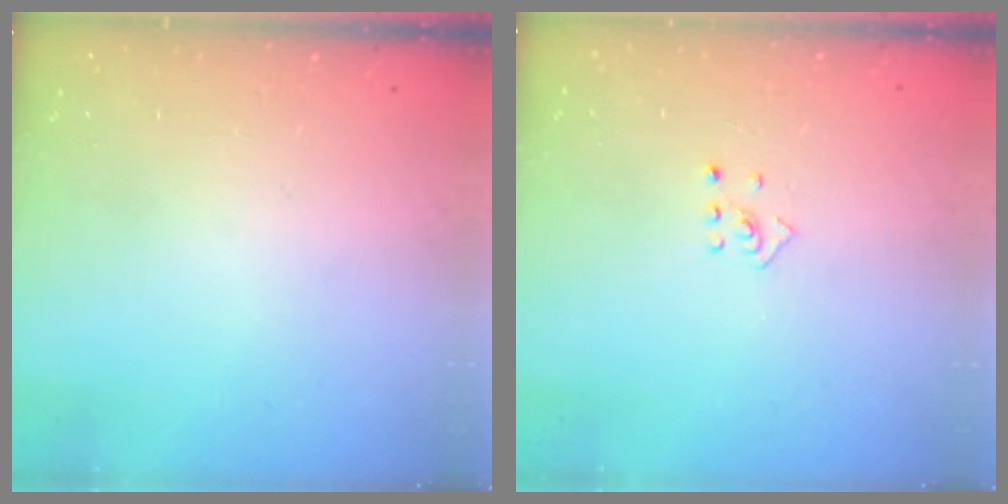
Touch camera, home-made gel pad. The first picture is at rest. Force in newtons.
{"total": 2.5, "press": 2.4, "slide": 0.8}